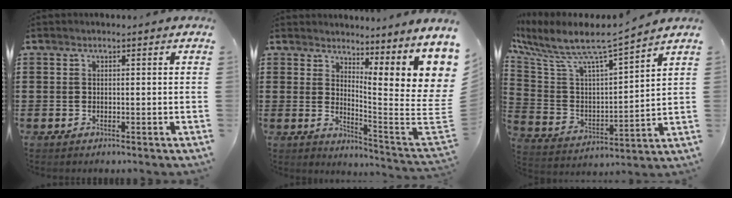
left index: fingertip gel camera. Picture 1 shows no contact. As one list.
[{"total": 7.5, "force": [5.1, 1.0, 5.4], "torque": [-0.091, -0.066, 0.084]}, {"total": 7.8, "force": [6.7, 0.8, 4.0], "torque": [-0.108, -0.053, 0.104]}]